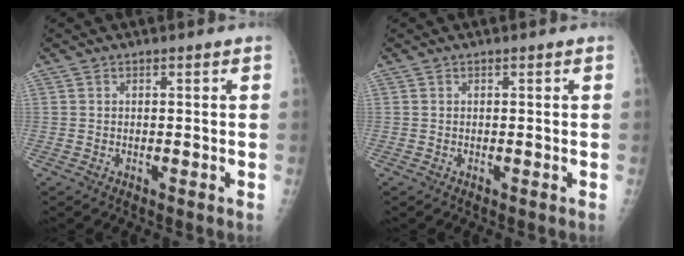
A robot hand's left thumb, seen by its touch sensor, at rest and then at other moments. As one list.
[{"total": 0.0}]